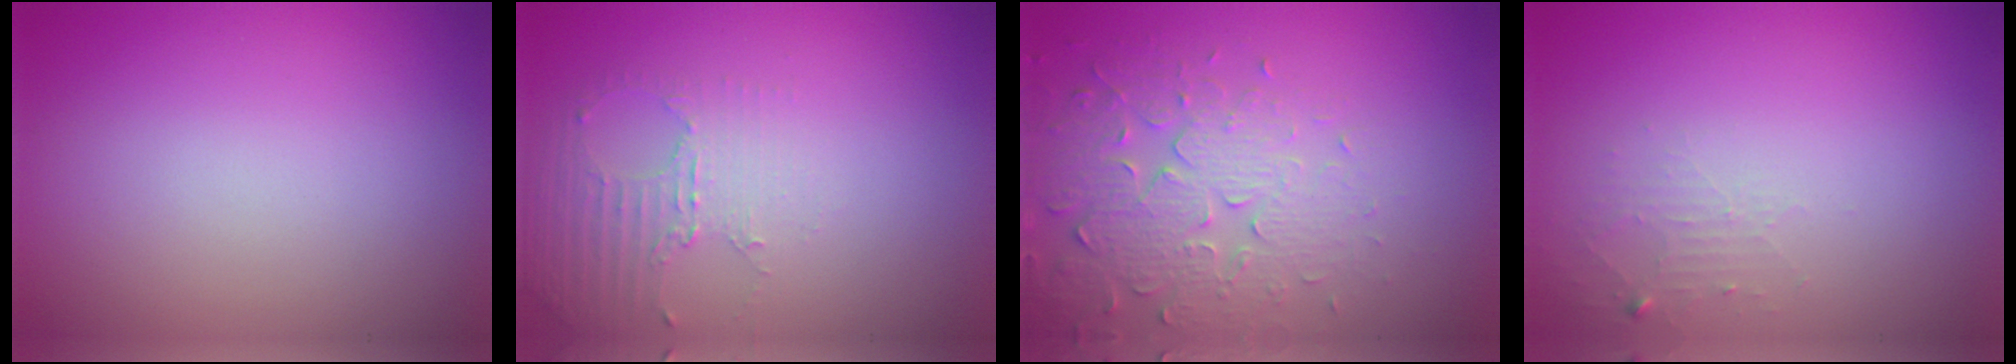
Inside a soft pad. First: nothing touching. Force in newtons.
{"total": 2.6, "press": 2.0, "slide": 1.7}
{"total": 4.5, "press": 4.5, "slide": 0.4}
{"total": 1.3, "press": 1.3, "slide": 0.2}